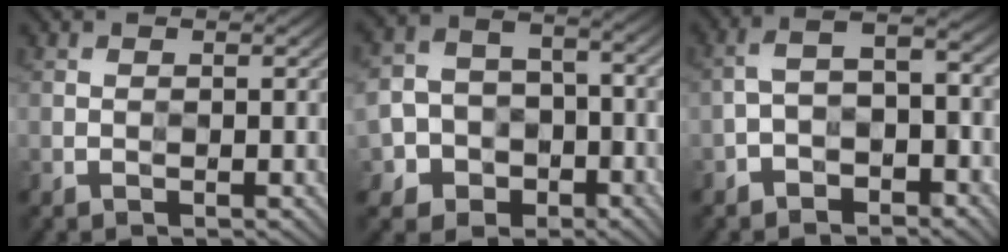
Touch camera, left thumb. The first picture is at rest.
{"total": 8.4, "force": [-3.9, 6.9, 2.8], "torque": [-0.069, -0.011, -0.092]}
{"total": 5.6, "force": [-3.5, 3.1, 3.0], "torque": [-0.047, 0.008, -0.072]}